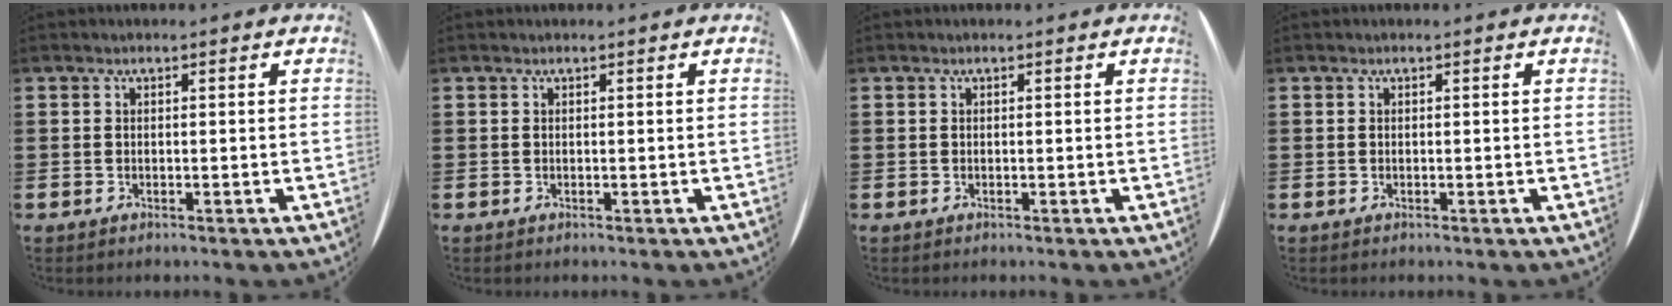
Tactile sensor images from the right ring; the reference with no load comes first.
{"total": 0.0}
{"total": 0.0}
{"total": 0.0}